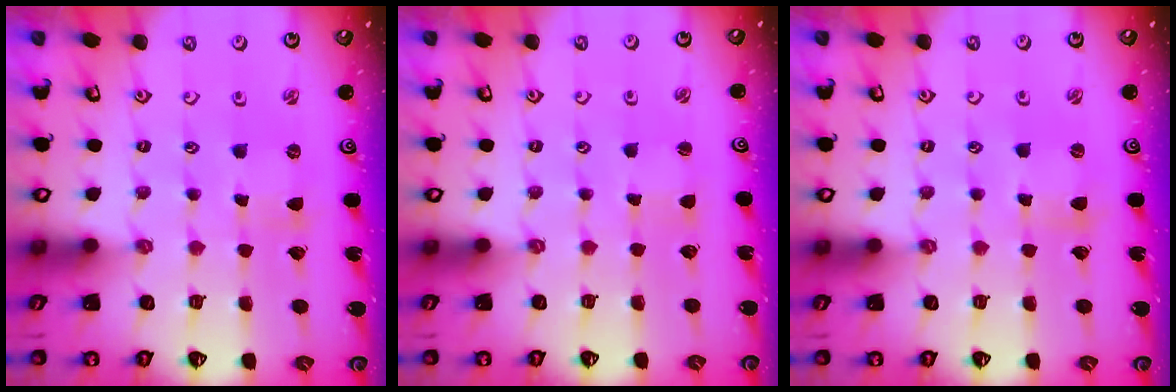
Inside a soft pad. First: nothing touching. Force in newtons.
{"total": 1.4, "press": 1.4, "slide": 0.1}
{"total": 1.0, "press": 1.0, "slide": 0.2}